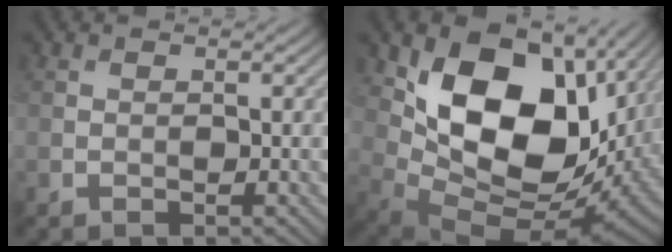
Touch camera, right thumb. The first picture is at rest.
{"total": 16.9, "force": [4.4, 10.4, 12.6], "torque": [-0.220, -0.021, 0.095]}